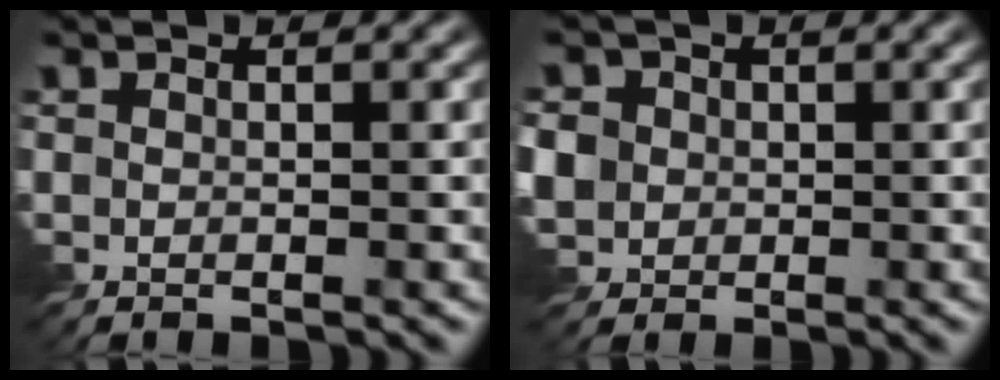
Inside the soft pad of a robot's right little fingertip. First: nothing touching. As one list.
[{"total": 5.3, "force": [0.6, 4.7, 2.3], "torque": [-0.077, 0.020, 0.007]}]